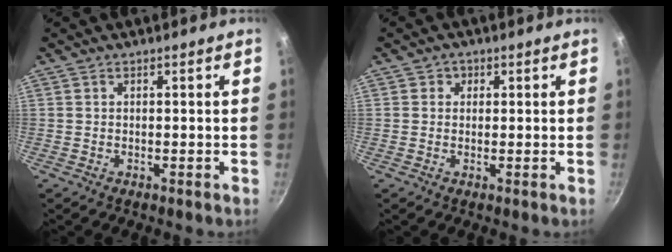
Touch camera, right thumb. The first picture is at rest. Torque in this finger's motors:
{"motor_torque": [0.03, 0.03, -0.15, 0.01, 0.00]}